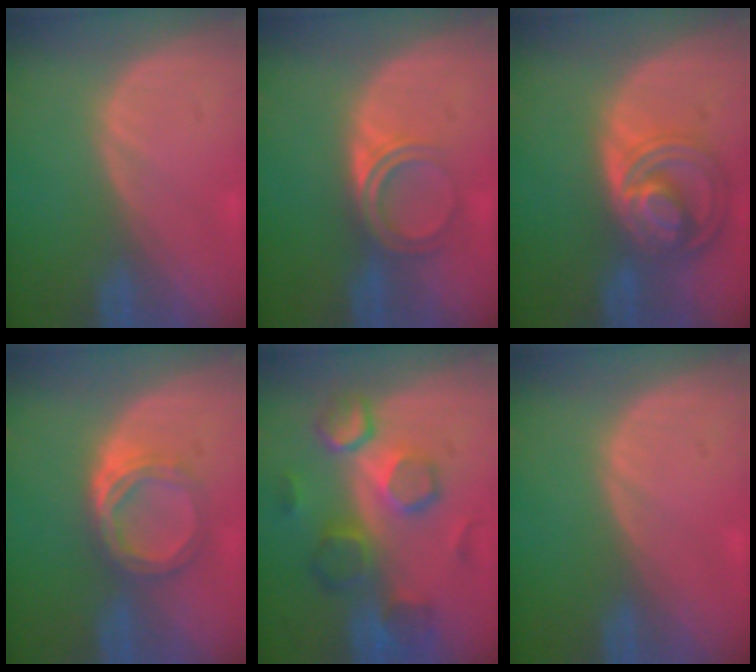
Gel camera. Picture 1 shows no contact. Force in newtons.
{"total": 4.8, "press": 4.1, "slide": 2.6}
{"total": 8.7, "press": 7.5, "slide": 4.4}
{"total": 5.7, "press": 5.0, "slide": 2.7}
{"total": 9.3, "press": 9.0, "slide": 2.3}
{"total": 0.0}